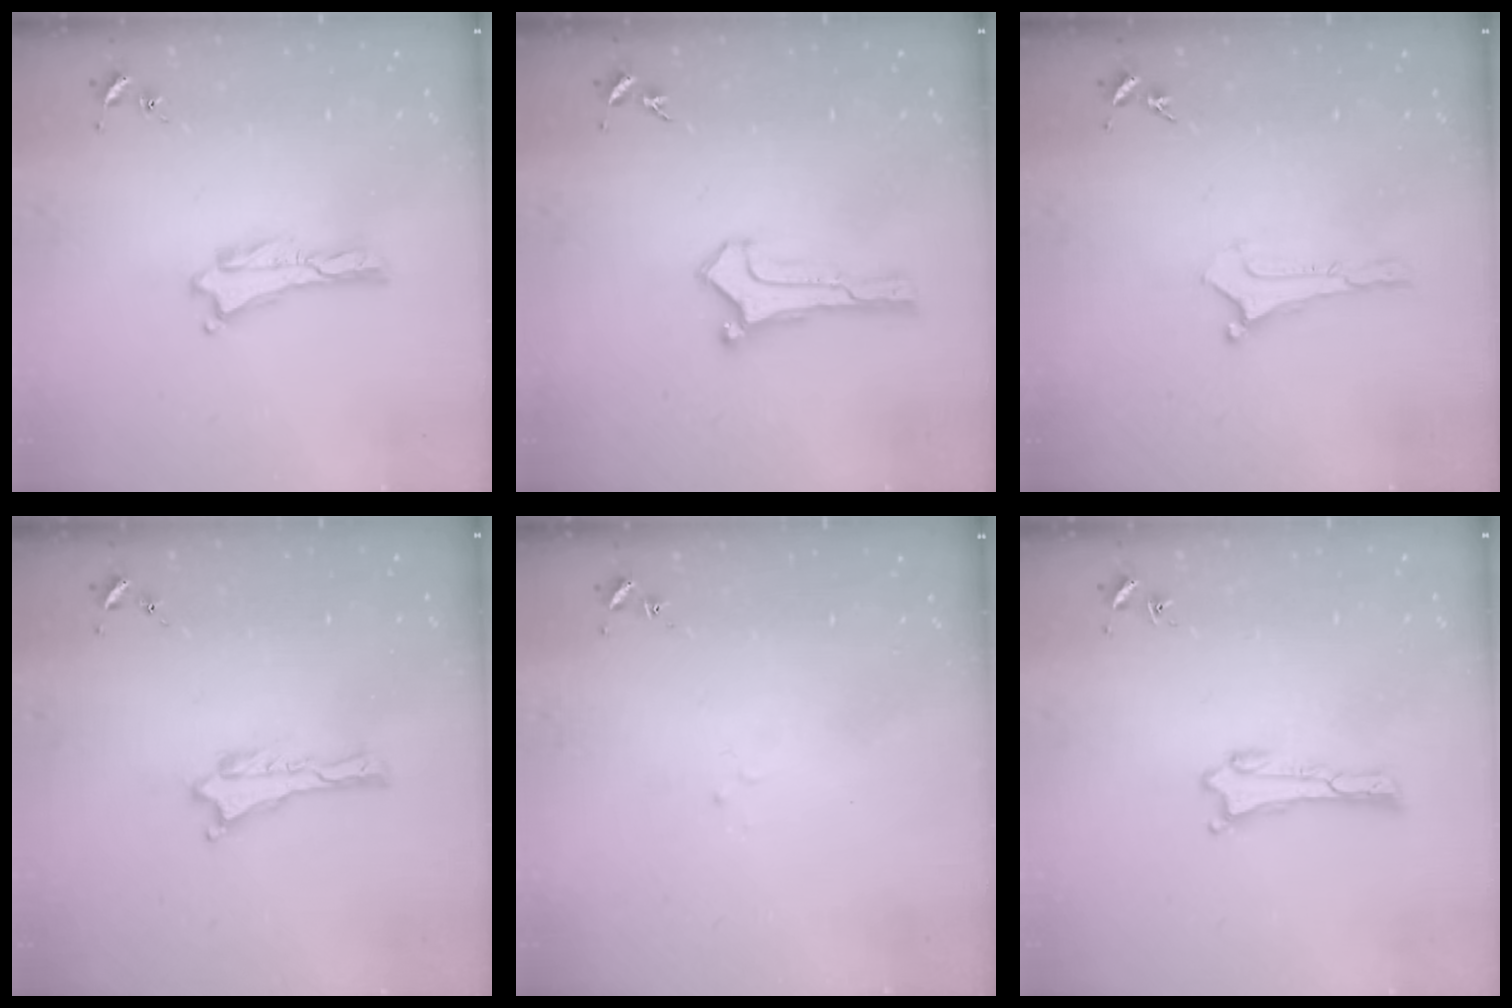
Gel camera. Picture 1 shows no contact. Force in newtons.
{"total": 0.0}
{"total": 0.0}
{"total": 0.0}
{"total": 1.1, "press": 1.0, "slide": 0.2}
{"total": 0.0}